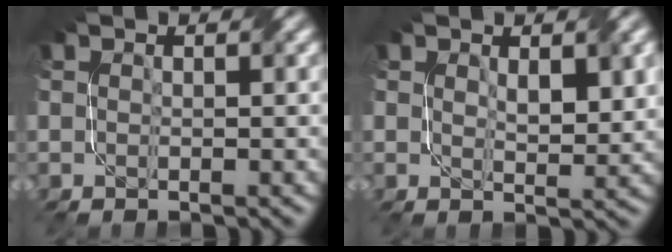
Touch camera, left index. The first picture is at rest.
{"total": 3.0, "force": [1.0, 1.3, 2.5], "torque": [-0.044, -0.005, 0.022]}